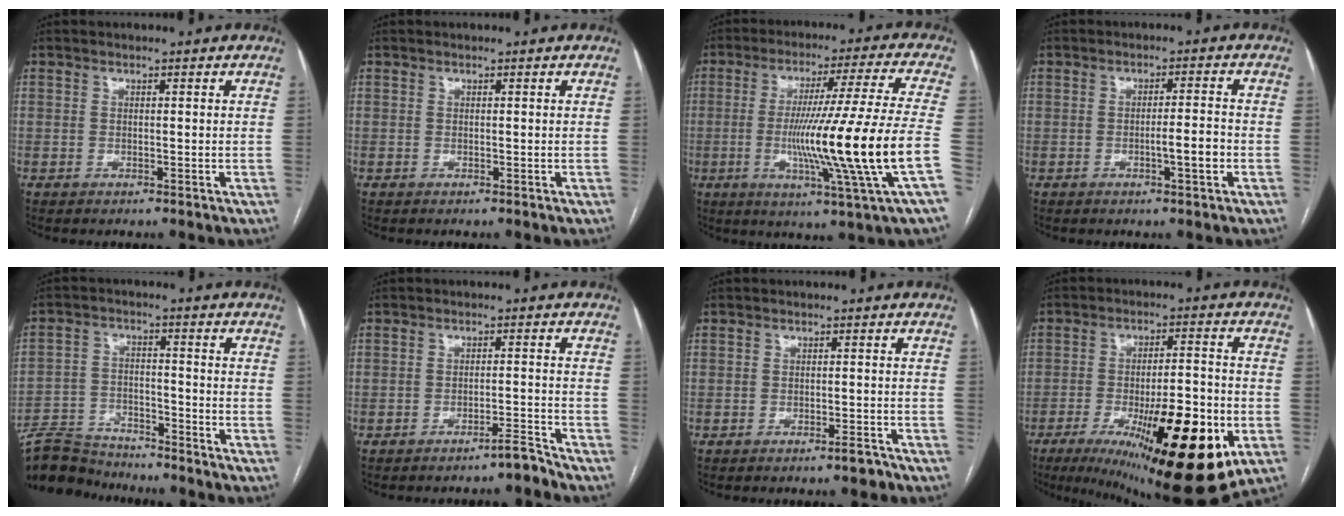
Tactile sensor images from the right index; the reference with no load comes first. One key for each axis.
{"total": 0.0}
{"total": 19.0, "fx": -3.9, "fy": -2.7, "fz": 18.4, "tx": -0.298, "ty": -0.017, "tz": -0.070}
{"total": 3.6, "fx": -1.3, "fy": 0.0, "fz": 3.4, "tx": -0.047, "ty": 0.000, "tz": -0.021}
{"total": 8.7, "fx": -8.5, "fy": 1.6, "fz": 0.3, "tx": -0.013, "ty": 0.002, "tz": -0.158}
{"total": 2.8, "fx": -2.7, "fy": -0.5, "fz": 0.6, "tx": -0.002, "ty": -0.007, "tz": -0.042}
{"total": 1.8, "fx": -1.6, "fy": 0.3, "fz": 0.9, "tx": -0.014, "ty": 0.000, "tz": -0.021}
{"total": 22.4, "fx": -8.4, "fy": 5.1, "fz": 20.1, "tx": -0.251, "ty": -0.023, "tz": -0.111}